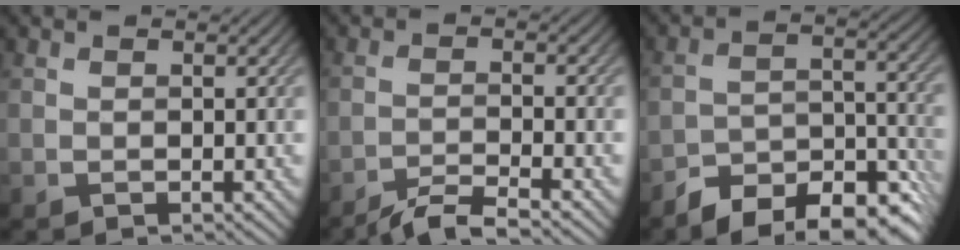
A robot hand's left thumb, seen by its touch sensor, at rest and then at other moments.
{"total": 4.2, "force": [-3.6, 0.3, 2.1], "torque": [-0.039, 0.001, -0.074]}
{"total": 11.3, "force": [-9.2, 4.0, 5.2], "torque": [-0.080, -0.004, -0.144]}